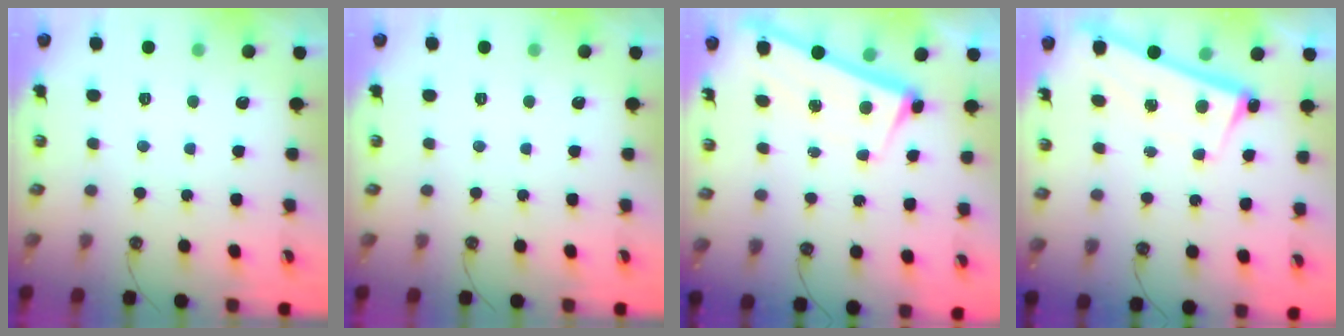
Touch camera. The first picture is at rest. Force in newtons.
{"total": 0.0}
{"total": 2.8, "press": 2.7, "slide": 0.4}
{"total": 2.8, "press": 2.8, "slide": 0.5}